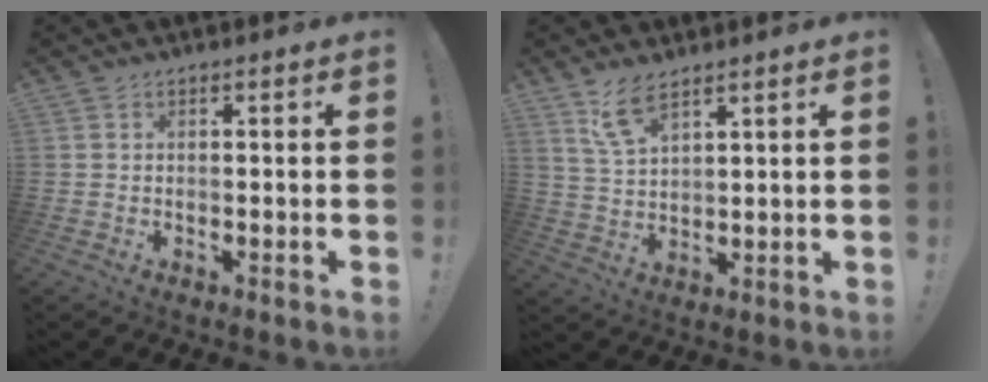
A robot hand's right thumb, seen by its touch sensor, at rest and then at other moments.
{"total": 7.5, "force": [5.7, 2.4, 4.3], "torque": [-0.080, -0.022, 0.106]}